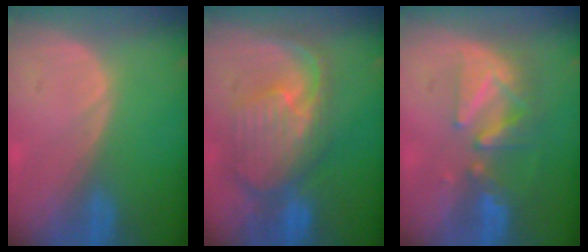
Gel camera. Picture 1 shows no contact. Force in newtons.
{"total": 10.6, "press": 9.5, "slide": 4.8}
{"total": 8.1, "press": 7.5, "slide": 3.2}